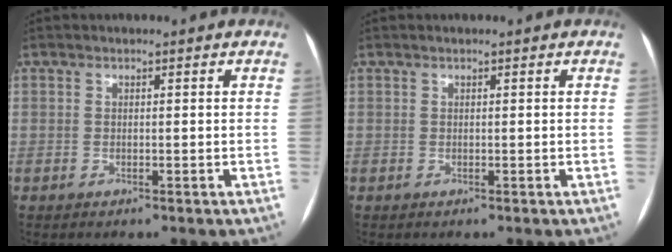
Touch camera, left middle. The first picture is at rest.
{"total": 0.0}